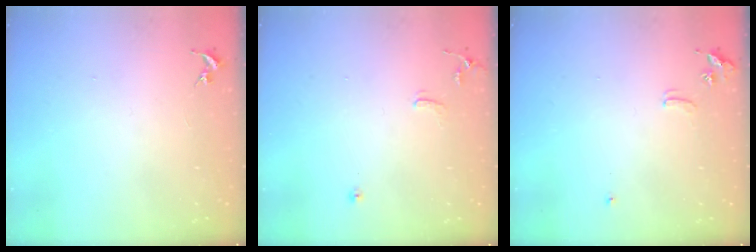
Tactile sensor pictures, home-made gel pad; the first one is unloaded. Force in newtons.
{"total": 6.9, "press": 6.9, "slide": 0.7}
{"total": 5.6, "press": 5.6, "slide": 0.7}